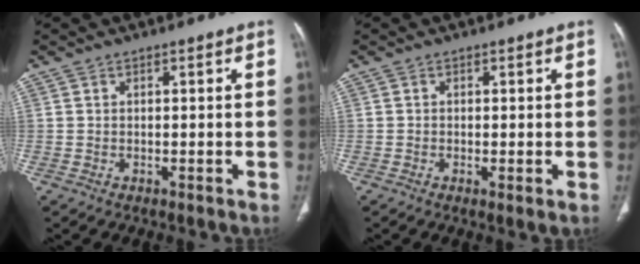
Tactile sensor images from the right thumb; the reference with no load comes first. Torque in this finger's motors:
{"motor_torque": [0.07, 0.06, -0.56, 0.04, -0.02]}